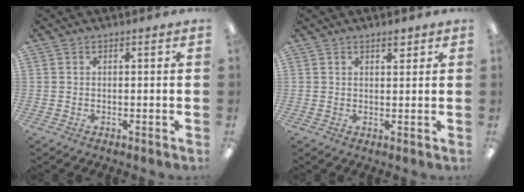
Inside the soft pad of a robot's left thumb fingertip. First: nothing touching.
{"total": 2.2, "force": [1.7, 0.5, 1.2], "torque": [-0.020, -0.004, 0.029]}